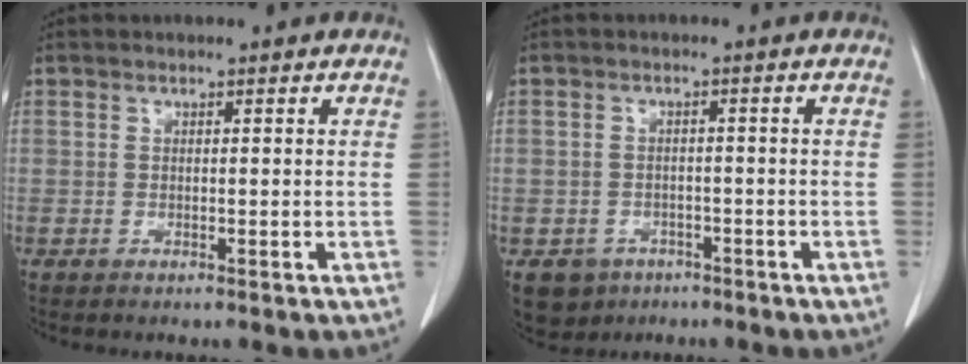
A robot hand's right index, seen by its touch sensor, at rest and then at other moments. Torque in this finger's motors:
{"motor_torque": [-0.27, -0.16, -0.74, -0.12]}